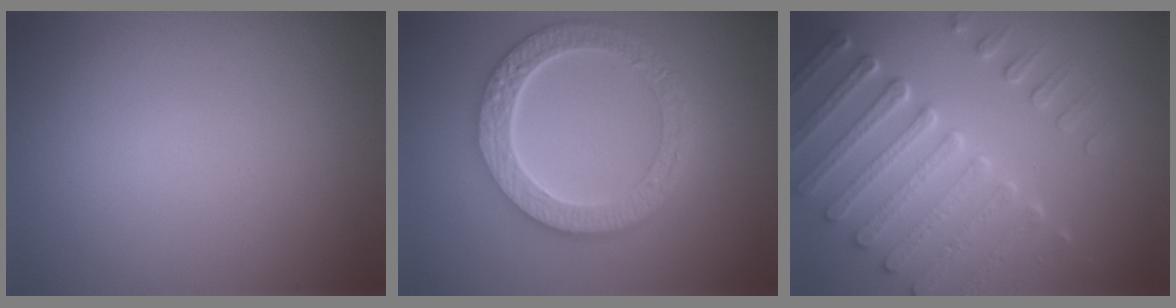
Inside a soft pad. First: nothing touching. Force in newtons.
{"total": 7.0, "press": 5.3, "slide": 4.5}
{"total": 7.2, "press": 5.5, "slide": 4.6}